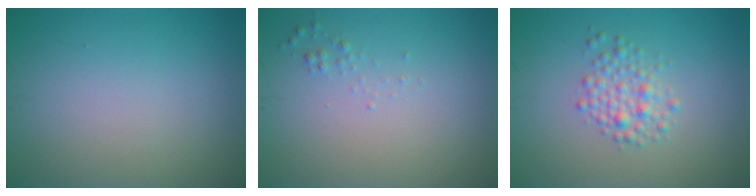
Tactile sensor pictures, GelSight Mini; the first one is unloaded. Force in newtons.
{"total": 0.6, "press": 0.6, "slide": 0.0}
{"total": 2.4, "press": 2.4, "slide": 0.1}